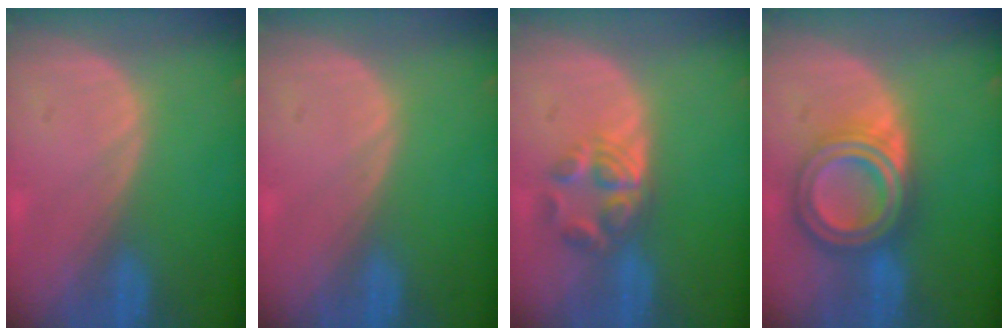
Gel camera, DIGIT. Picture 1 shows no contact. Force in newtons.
{"total": 0.0}
{"total": 5.8, "press": 4.7, "slide": 3.4}
{"total": 8.2, "press": 8.2, "slide": 0.6}